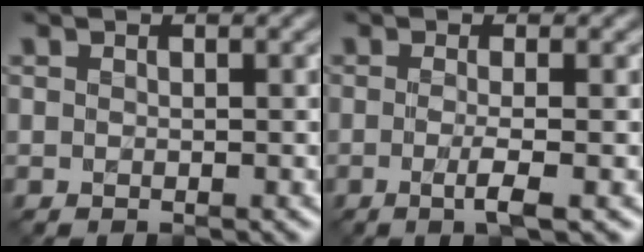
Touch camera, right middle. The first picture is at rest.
{"total": 2.5, "force": [-0.6, 0.4, 2.3], "torque": [-0.041, -0.006, -0.014]}